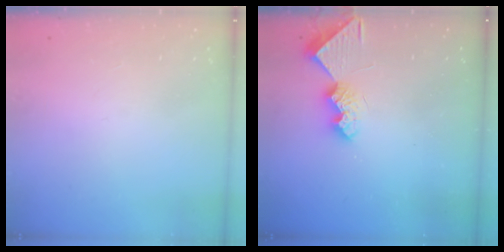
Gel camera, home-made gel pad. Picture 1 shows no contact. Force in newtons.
{"total": 9.2, "press": 9.2, "slide": 0.5}